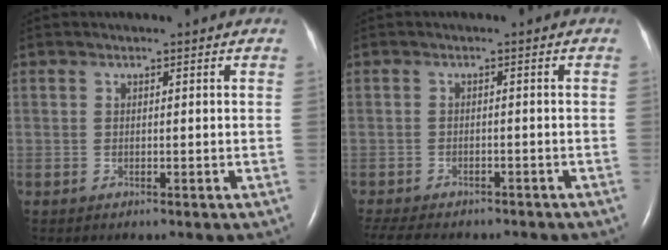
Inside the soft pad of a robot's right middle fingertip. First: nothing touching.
{"total": 11.4, "force": [-9.6, 3.7, 4.9], "torque": [-0.099, -0.008, -0.128]}